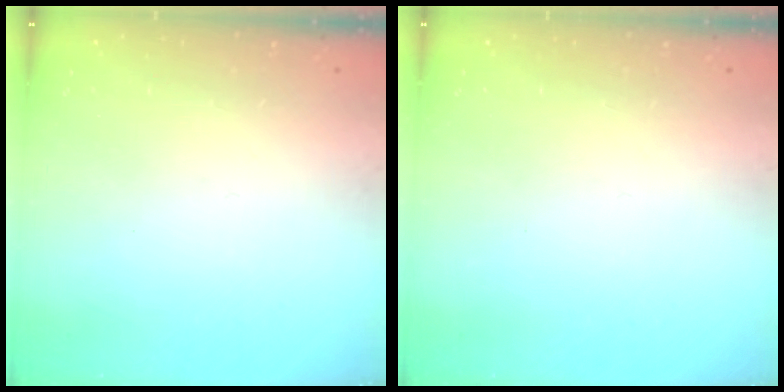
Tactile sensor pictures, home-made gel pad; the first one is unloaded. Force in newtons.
{"total": 0.0}